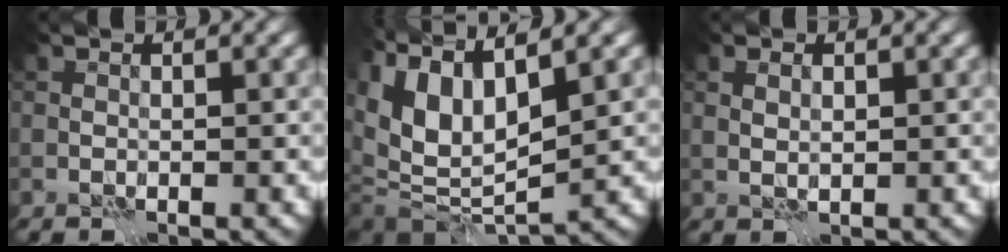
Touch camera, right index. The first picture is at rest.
{"total": 11.0, "force": [2.6, 5.2, 9.3], "torque": [-0.196, 0.009, 0.051]}
{"total": 1.3, "force": [0.5, 0.5, 1.0], "torque": [-0.020, 0.002, 0.013]}